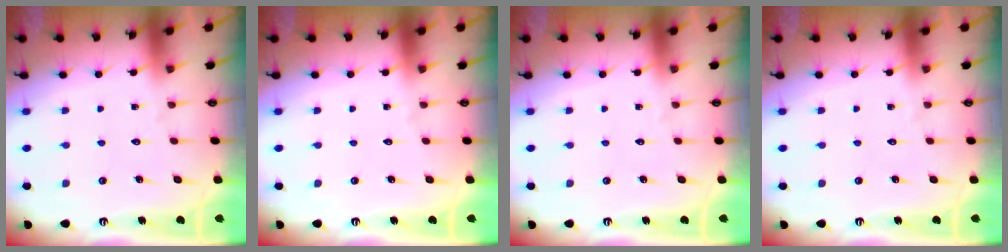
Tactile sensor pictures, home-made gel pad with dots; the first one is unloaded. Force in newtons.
{"total": 0.0}
{"total": 0.0}
{"total": 0.0}